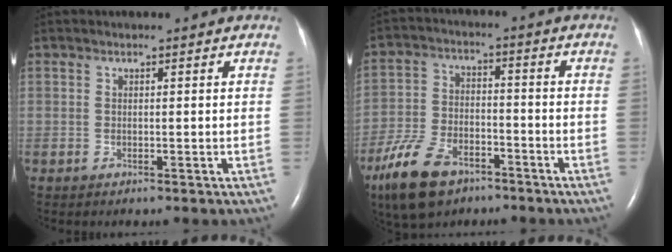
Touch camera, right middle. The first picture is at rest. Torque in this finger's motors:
{"motor_torque": [1.05, -1.09, 0.20, 0.12]}